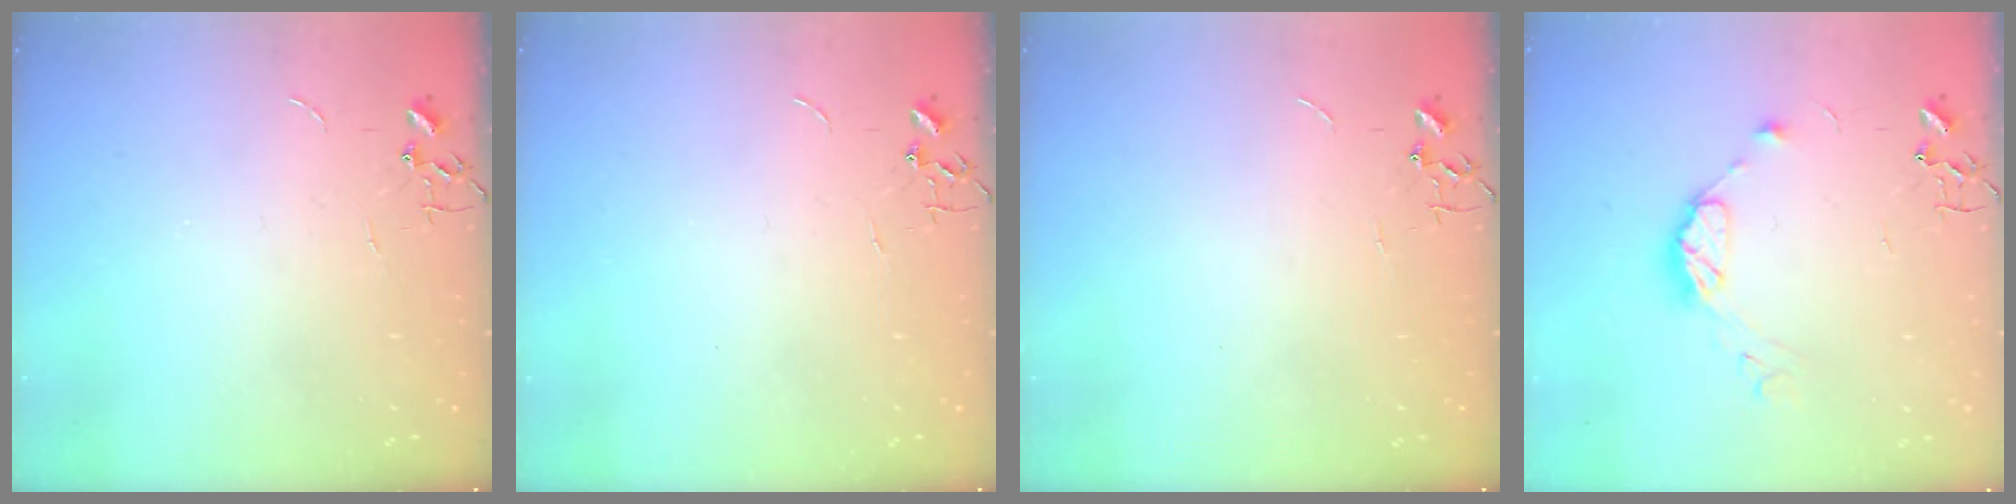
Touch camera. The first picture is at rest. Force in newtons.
{"total": 0.0}
{"total": 0.0}
{"total": 9.4, "press": 9.4, "slide": 0.8}